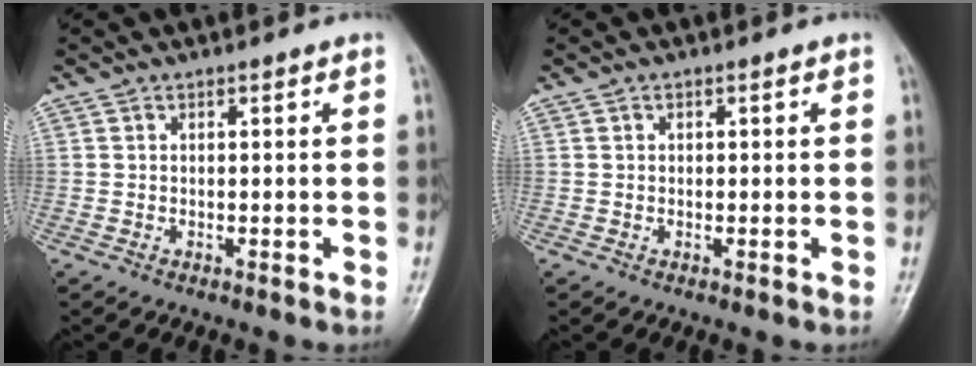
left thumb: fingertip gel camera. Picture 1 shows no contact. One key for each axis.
{"total": 0.6, "fx": 0.1, "fy": 0.6, "fz": 0.2, "tx": 0.003, "ty": 0.002, "tz": 0.001}